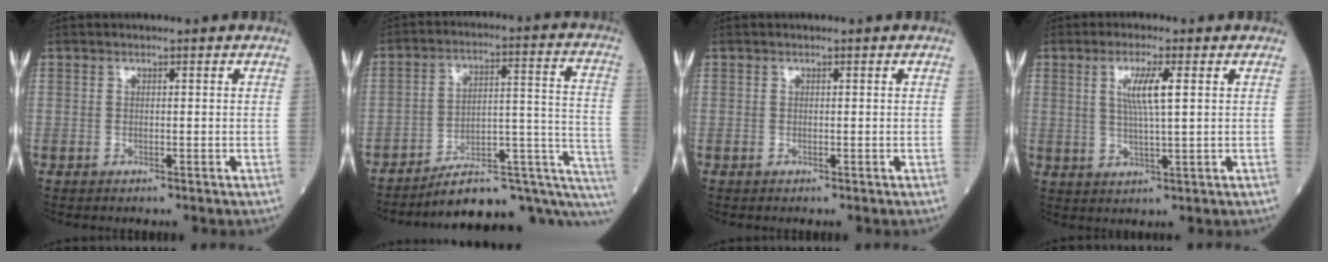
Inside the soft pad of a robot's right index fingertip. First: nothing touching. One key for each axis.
{"total": 17.7, "fx": -13.7, "fy": 4.4, "fz": 10.3, "tx": -0.074, "ty": 0.072, "tz": -0.184}
{"total": 0.0}
{"total": 5.2, "fx": 1.4, "fy": -0.1, "fz": 5.0, "tx": -0.102, "ty": -0.001, "tz": 0.029}